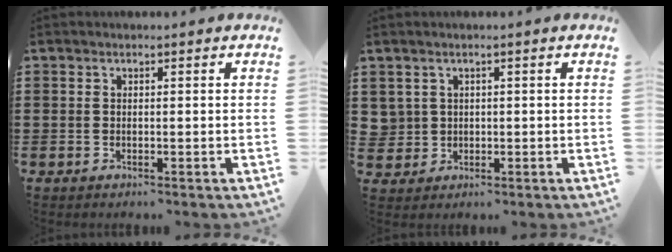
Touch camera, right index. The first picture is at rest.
{"total": 1.8, "force": [0.5, 1.7, 0.1], "torque": [-0.014, 0.007, 0.010]}